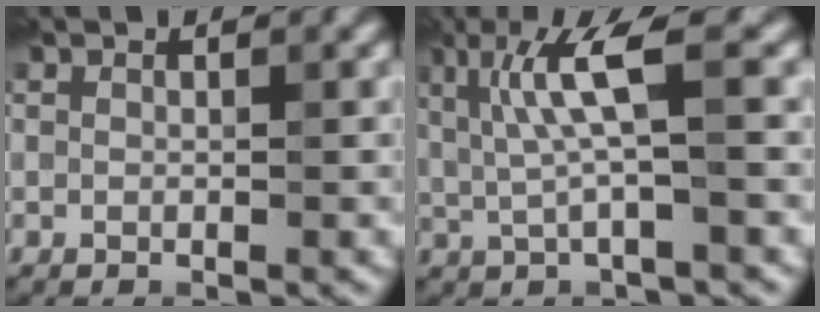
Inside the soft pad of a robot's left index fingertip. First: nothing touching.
{"total": 3.3, "force": [0.0, -0.6, 3.3], "torque": [-0.107, -0.006, 0.034]}